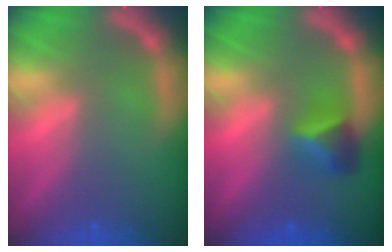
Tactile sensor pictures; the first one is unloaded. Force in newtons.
{"total": 2.9}